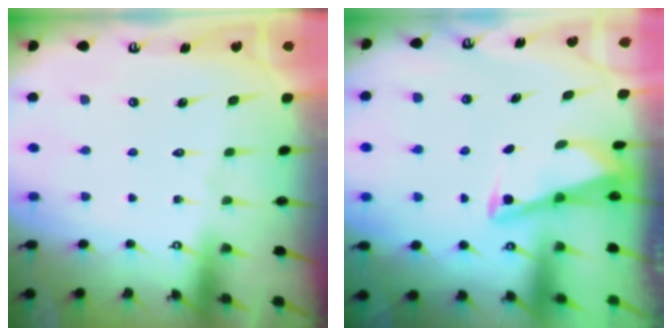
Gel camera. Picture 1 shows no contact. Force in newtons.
{"total": 2.8, "press": 2.8, "slide": 0.4}